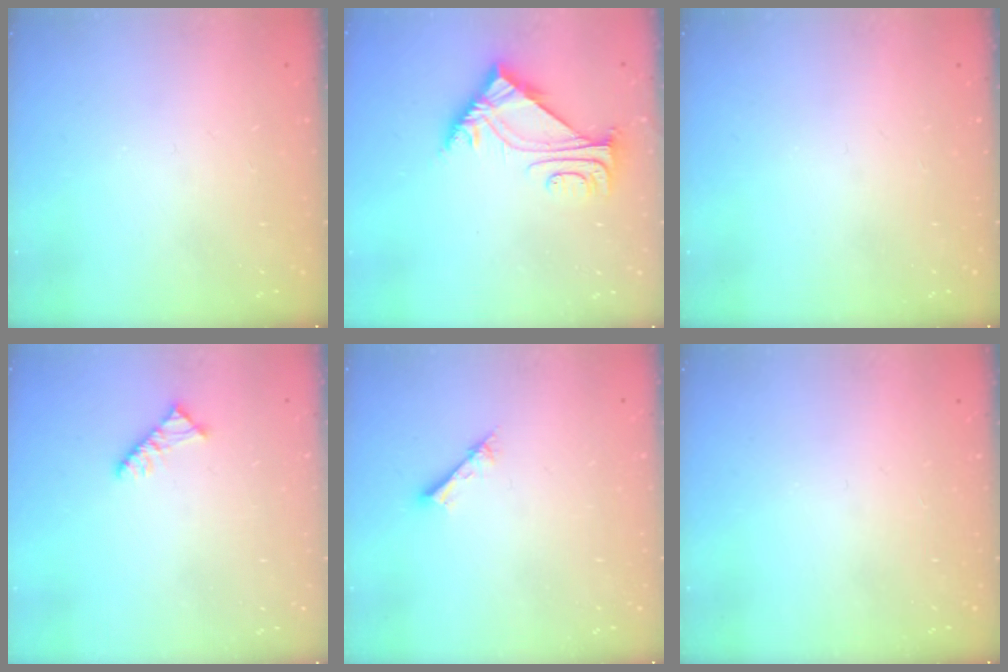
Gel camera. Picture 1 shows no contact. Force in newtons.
{"total": 6.5, "press": 6.5, "slide": 0.2}
{"total": 0.0}
{"total": 5.2, "press": 5.1, "slide": 0.8}
{"total": 1.5, "press": 1.5, "slide": 0.1}
{"total": 0.0}